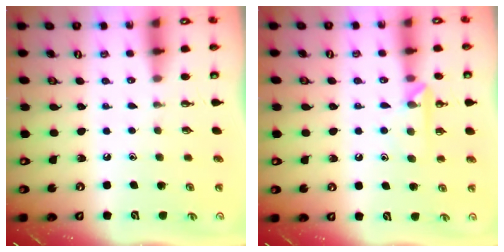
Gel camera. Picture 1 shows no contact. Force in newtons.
{"total": 6.6, "press": 6.6, "slide": 0.8}